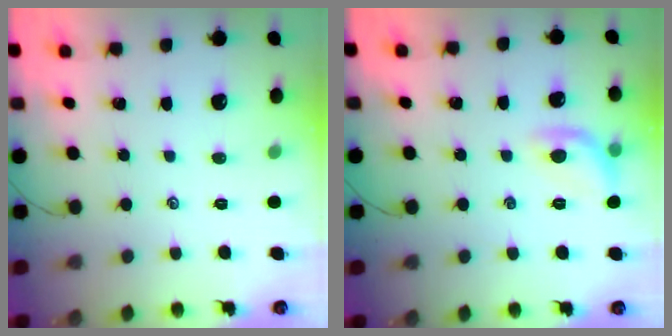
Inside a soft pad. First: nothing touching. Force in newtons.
{"total": 8.1, "press": 8.1, "slide": 0.8}